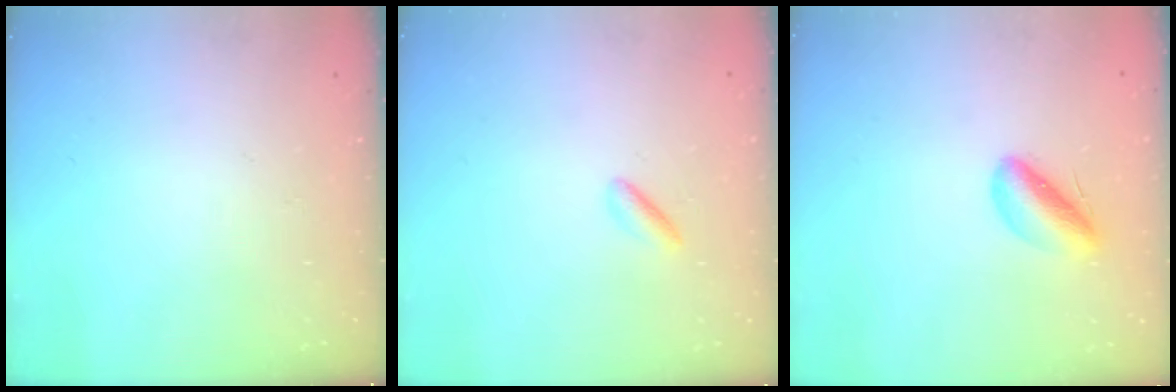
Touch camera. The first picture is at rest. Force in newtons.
{"total": 1.6, "press": 1.5, "slide": 0.6}
{"total": 5.8, "press": 5.6, "slide": 1.4}